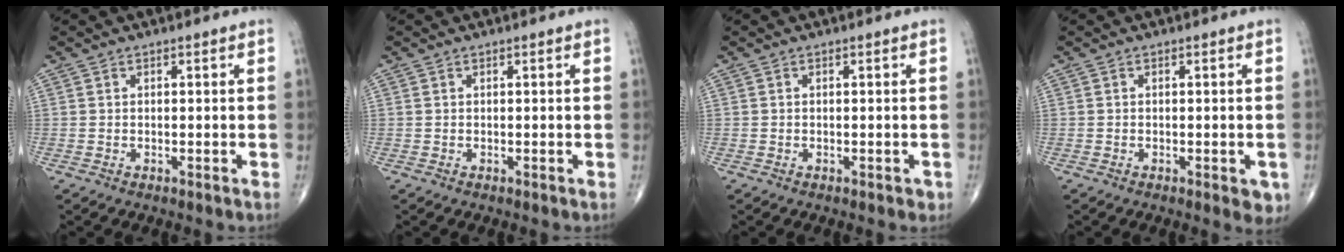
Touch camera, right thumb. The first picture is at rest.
{"total": 0.0}
{"total": 0.8, "force": [-0.1, 0.5, 0.6], "torque": [-0.011, 0.000, 0.001]}
{"total": 3.5, "force": [-1.2, 1.4, 3.0], "torque": [-0.023, -0.005, -0.012]}